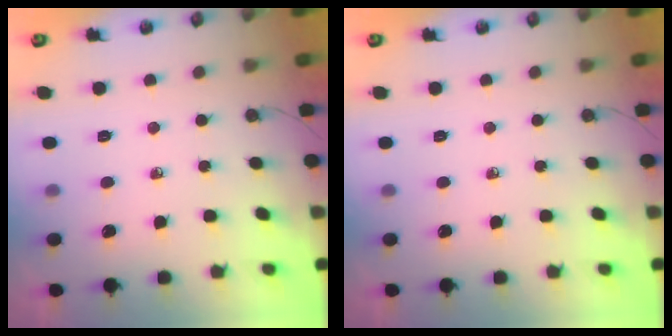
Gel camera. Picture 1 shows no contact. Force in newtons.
{"total": 0.0}